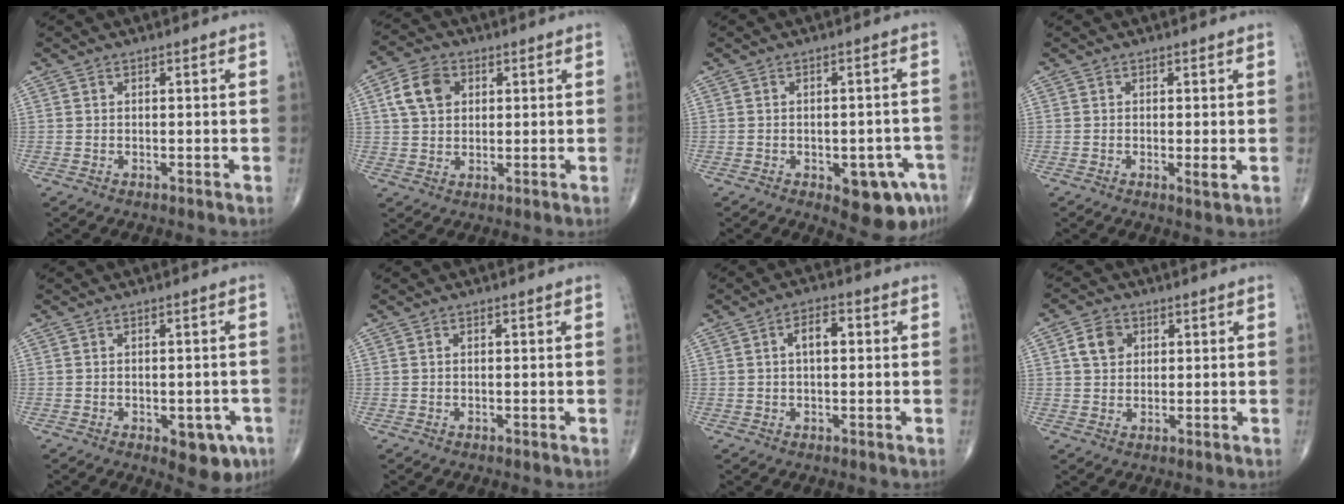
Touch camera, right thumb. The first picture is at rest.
{"total": 7.6, "force": [2.3, 5.7, 4.6], "torque": [-0.072, 0.005, 0.039]}
{"total": 9.6, "force": [-4.4, 4.3, 7.4], "torque": [-0.064, 0.019, -0.046]}
{"total": 1.5, "force": [-0.2, 0.2, 1.5], "torque": [-0.030, -0.007, -0.004]}
{"total": 6.9, "force": [-3.0, 3.6, 5.2], "torque": [-0.041, 0.010, -0.028]}
{"total": 0.0}
{"total": 4.5, "force": [0.8, 2.2, 3.9], "torque": [-0.058, 0.011, 0.009]}
{"total": 5.1, "force": [1.5, 4.1, 2.7], "torque": [-0.034, 0.000, 0.024]}